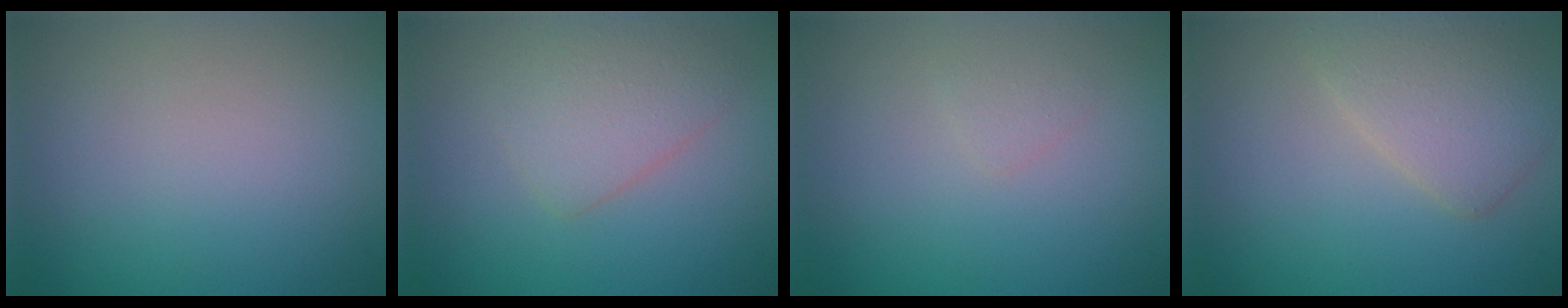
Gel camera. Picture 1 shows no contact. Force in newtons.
{"total": 2.9, "press": 2.9, "slide": 0.0}
{"total": 0.7, "press": 0.7, "slide": 0.1}
{"total": 3.2, "press": 3.2, "slide": 0.3}